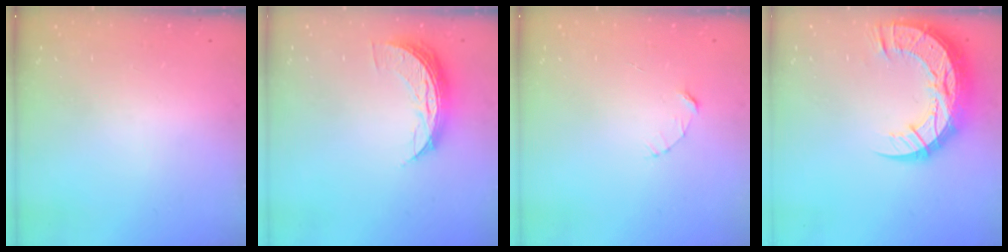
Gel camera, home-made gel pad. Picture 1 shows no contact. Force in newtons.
{"total": 8.3, "press": 8.3, "slide": 0.5}
{"total": 2.7, "press": 2.7, "slide": 0.3}
{"total": 19.2, "press": 19.1, "slide": 1.4}